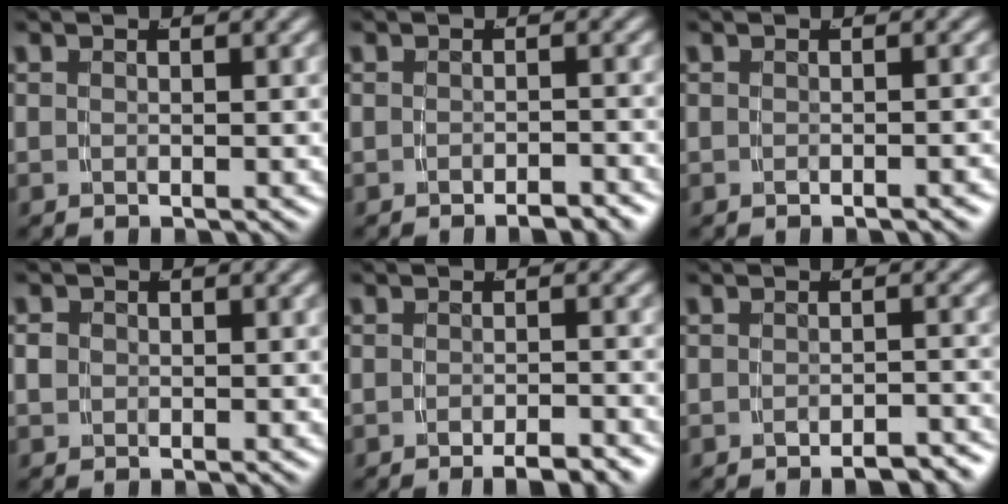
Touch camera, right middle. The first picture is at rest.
{"total": 1.8, "force": [-1.8, -0.1, 0.5], "torque": [-0.008, 0.001, -0.028]}
{"total": 0.9, "force": [-0.8, -0.4, 0.2], "torque": [-0.004, 0.004, -0.011]}
{"total": 0.6, "force": [-0.2, 0.5, 0.3], "torque": [-0.012, -0.007, 0.003]}
{"total": 2.5, "force": [-2.2, -0.1, 1.2], "torque": [-0.014, 0.003, -0.035]}
{"total": 3.1, "force": [-3.0, 0.4, 1.0], "torque": [-0.012, -0.003, -0.044]}